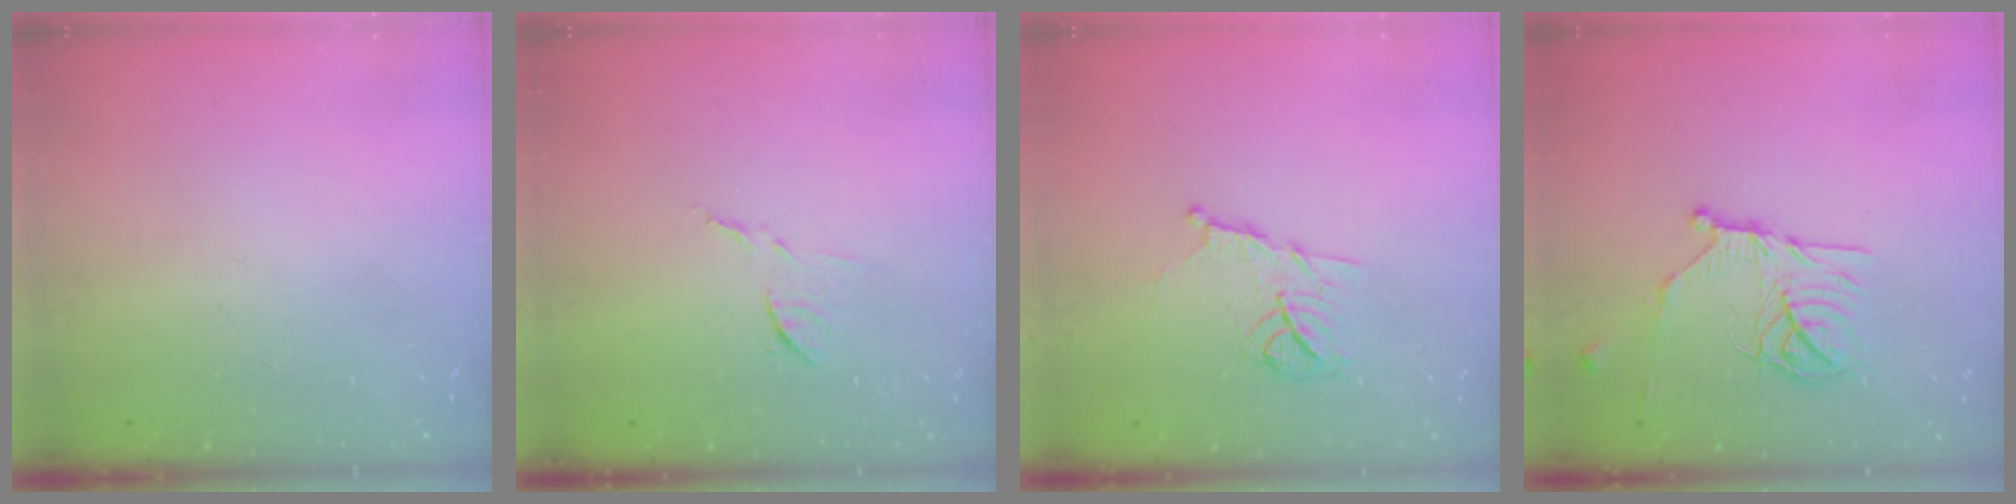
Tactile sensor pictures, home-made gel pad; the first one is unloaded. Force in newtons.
{"total": 6.9, "press": 6.9, "slide": 0.4}
{"total": 10.0, "press": 10.0, "slide": 1.0}
{"total": 15.9, "press": 15.9, "slide": 1.5}